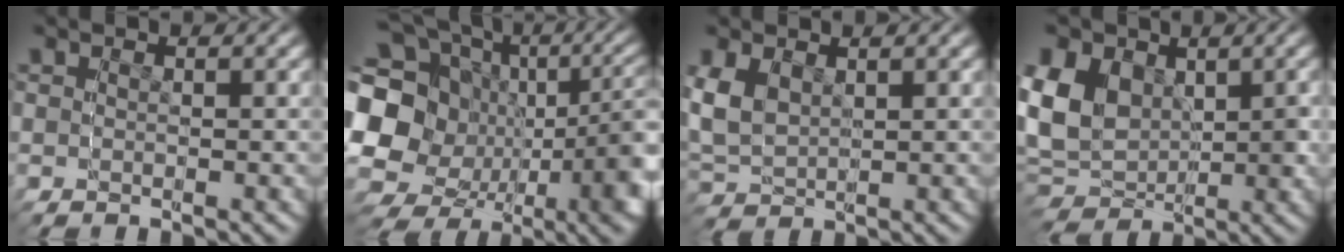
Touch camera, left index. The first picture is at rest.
{"total": 17.9, "force": [-0.3, 14.7, 10.2], "torque": [-0.200, -0.034, -0.004]}
{"total": 4.5, "force": [0.8, 3.8, 2.4], "torque": [-0.085, -0.015, 0.026]}
{"total": 11.8, "force": [0.8, 9.9, 6.3], "torque": [-0.155, -0.024, 0.015]}